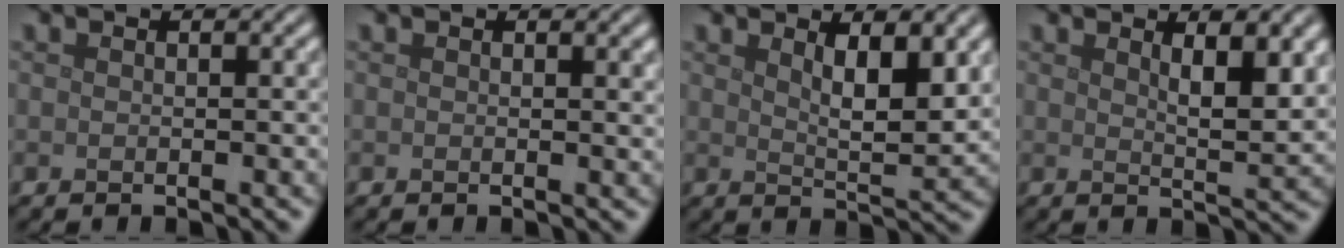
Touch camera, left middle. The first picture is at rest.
{"total": 0.7, "force": [0.4, 0.0, 0.5], "torque": [-0.003, 0.000, 0.006]}
{"total": 4.4, "force": [2.0, 1.2, 3.7], "torque": [-0.061, -0.010, 0.037]}
{"total": 4.2, "force": [1.9, 1.1, 3.5], "torque": [-0.050, -0.006, 0.033]}